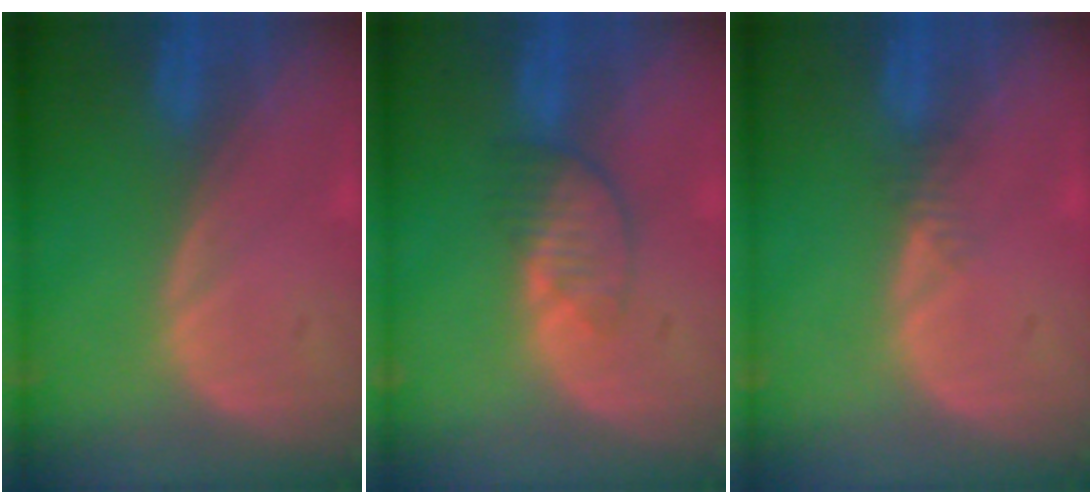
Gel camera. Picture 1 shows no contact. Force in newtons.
{"total": 3.8, "press": 3.5, "slide": 1.6}
{"total": 1.2, "press": 1.0, "slide": 0.6}